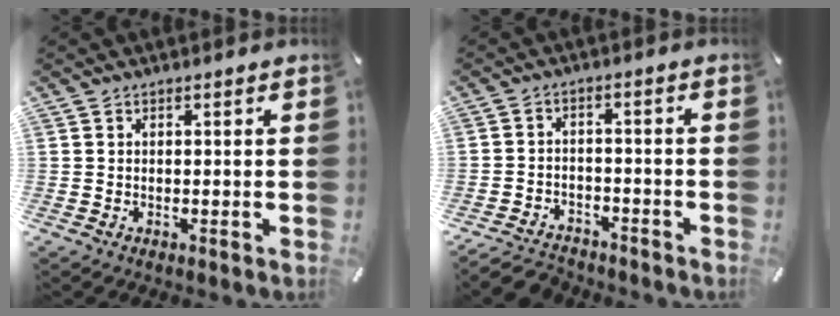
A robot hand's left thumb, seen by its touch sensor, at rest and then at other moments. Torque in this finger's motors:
{"motor_torque": [-0.02, 1.61, 0.15, 0.21, 0.06]}